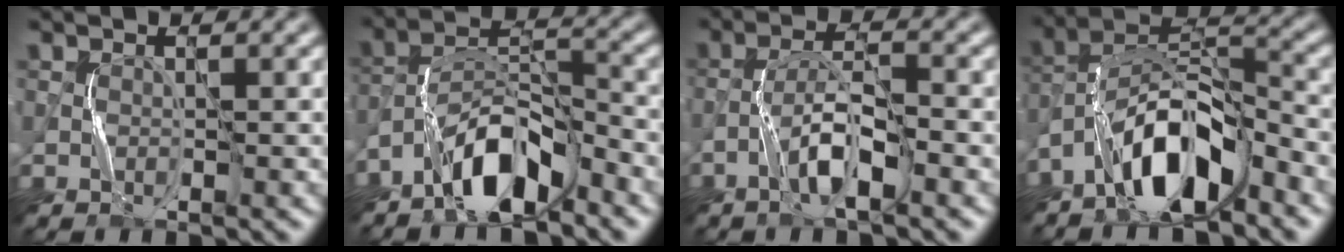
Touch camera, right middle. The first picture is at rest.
{"total": 6.6, "force": [-4.8, 2.1, 4.1], "torque": [-0.073, 0.010, -0.091]}
{"total": 4.2, "force": [-2.3, 0.8, 3.5], "torque": [-0.067, 0.015, -0.047]}
{"total": 8.5, "force": [-5.5, 2.8, 5.8], "torque": [-0.105, 0.013, -0.104]}